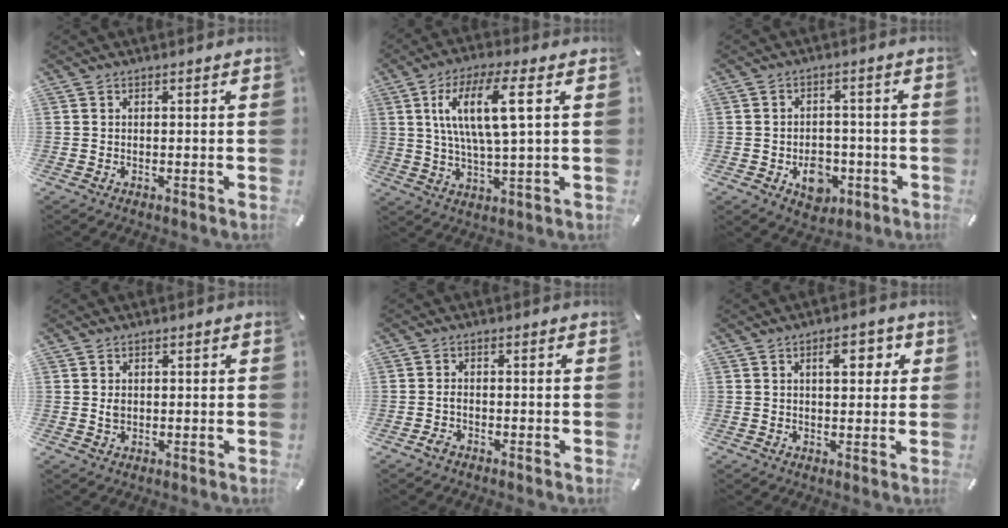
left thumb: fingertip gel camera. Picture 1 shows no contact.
{"total": 12.2, "force": [3.5, 2.9, 11.4], "torque": [-0.240, 0.002, 0.052]}
{"total": 7.8, "force": [-2.6, 6.1, 4.1], "torque": [-0.046, 0.014, -0.040]}
{"total": 1.5, "force": [0.4, 1.3, 0.7], "torque": [-0.007, -0.001, 0.005]}
{"total": 1.4, "force": [-1.0, 0.7, 0.7], "torque": [-0.017, 0.003, -0.018]}
{"total": 5.7, "force": [2.1, 2.8, 4.5], "torque": [-0.056, -0.006, 0.024]}